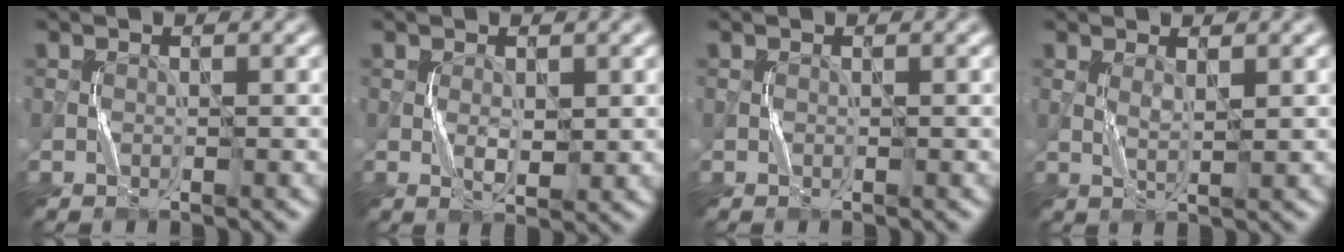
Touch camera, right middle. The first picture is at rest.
{"total": 1.9, "force": [0.2, 1.0, 1.6], "torque": [-0.031, -0.005, 0.007]}
{"total": 0.0}
{"total": 1.3, "force": [0.8, 0.2, 1.0], "torque": [-0.024, -0.003, 0.015]}